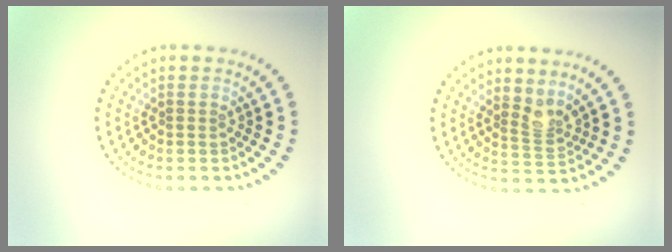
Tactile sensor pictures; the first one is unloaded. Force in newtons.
{"total": 2.1, "press": 1.5, "slide": 1.5}